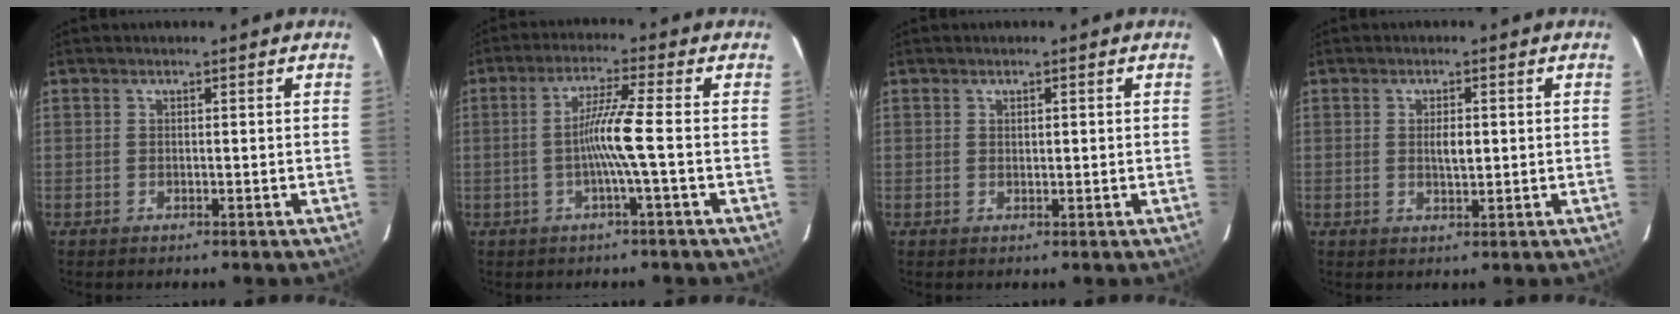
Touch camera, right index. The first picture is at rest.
{"total": 6.1, "force": [-1.0, -1.4, 5.9], "torque": [-0.113, 0.004, -0.021]}
{"total": 0.8, "force": [0.3, 0.4, 0.7], "torque": [-0.013, 0.000, 0.007]}
{"total": 2.5, "force": [0.3, 0.8, 2.3], "torque": [-0.042, 0.000, 0.005]}